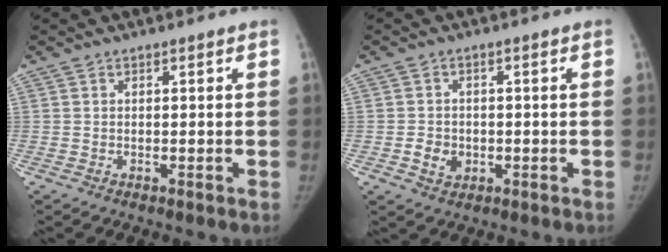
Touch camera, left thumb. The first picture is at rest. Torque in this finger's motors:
{"motor_torque": [-0.06, 0.07, 0.03, 0.06, 0.00]}